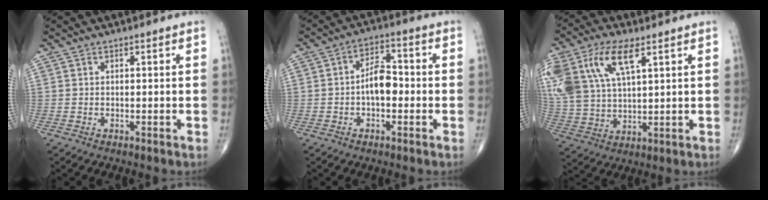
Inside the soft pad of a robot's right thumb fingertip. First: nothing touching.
{"total": 6.6, "force": [-1.0, 3.7, 5.4], "torque": [-0.078, 0.025, -0.025]}
{"total": 18.4, "force": [8.0, 8.9, 14.0], "torque": [-0.321, 0.002, 0.157]}